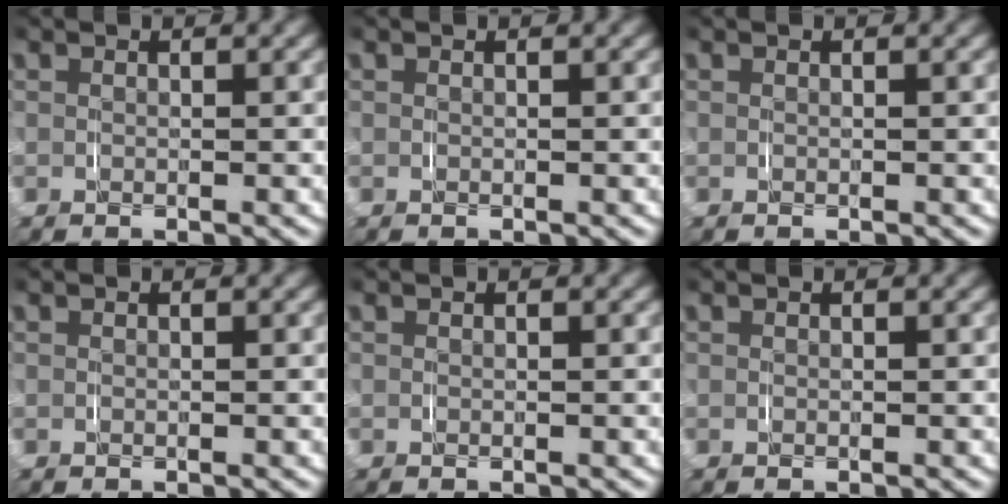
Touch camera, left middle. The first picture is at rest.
{"total": 0.0}
{"total": 0.0}
{"total": 0.0}
{"total": 0.0}
{"total": 0.0}